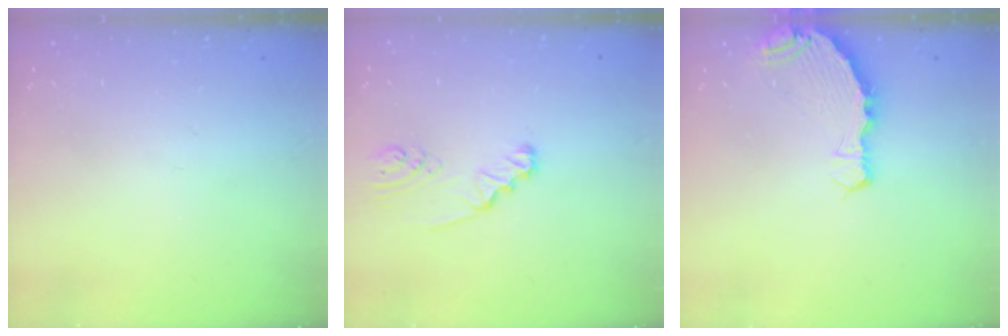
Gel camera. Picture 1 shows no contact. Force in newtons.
{"total": 2.4, "press": 2.4, "slide": 0.3}
{"total": 7.8, "press": 6.6, "slide": 4.2}